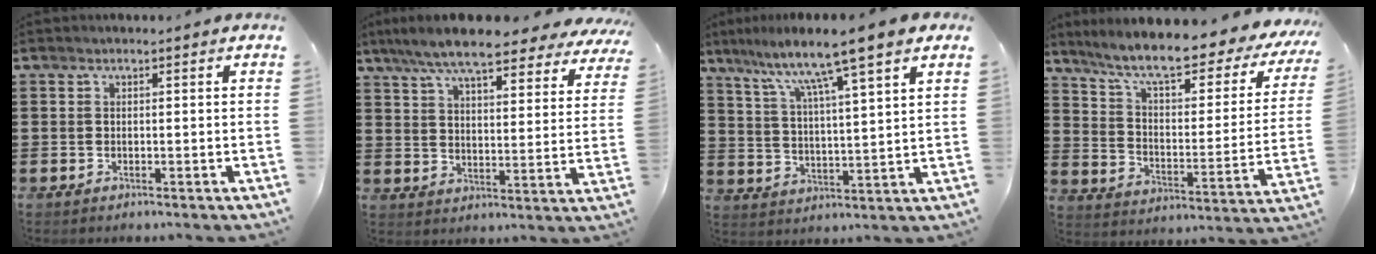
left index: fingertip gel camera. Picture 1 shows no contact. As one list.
[{"total": 8.8, "force": [7.7, 1.1, 4.1], "torque": [-0.109, -0.030, 0.138]}, {"total": 8.5, "force": [6.7, -0.7, 5.2], "torque": [-0.118, -0.042, 0.104]}, {"total": 9.6, "force": [7.6, 1.2, 5.8], "torque": [-0.131, -0.050, 0.125]}]